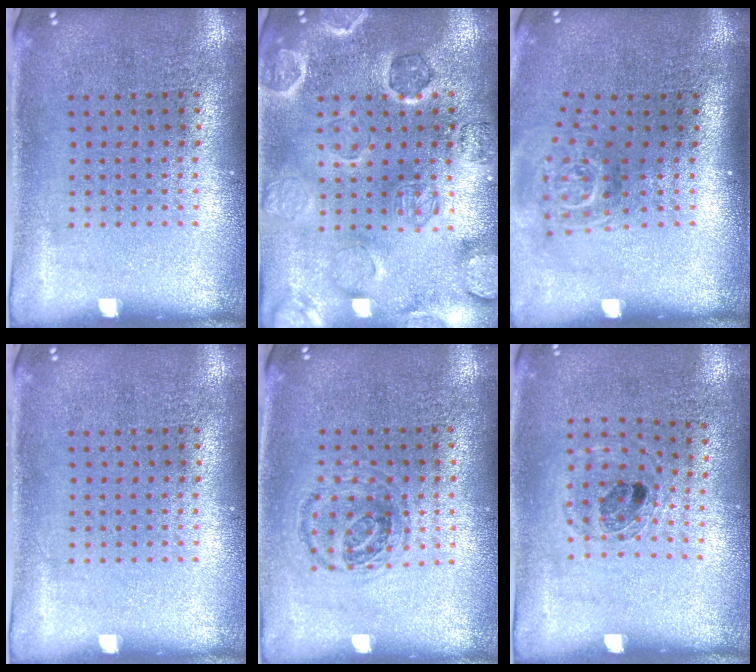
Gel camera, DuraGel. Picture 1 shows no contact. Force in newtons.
{"total": 1.6, "press": 1.6, "slide": 0.2}
{"total": 1.8, "press": 1.2, "slide": 1.3}
{"total": 0.0}
{"total": 1.0, "press": 0.9, "slide": 0.4}
{"total": 0.8, "press": 0.8, "slide": 0.2}